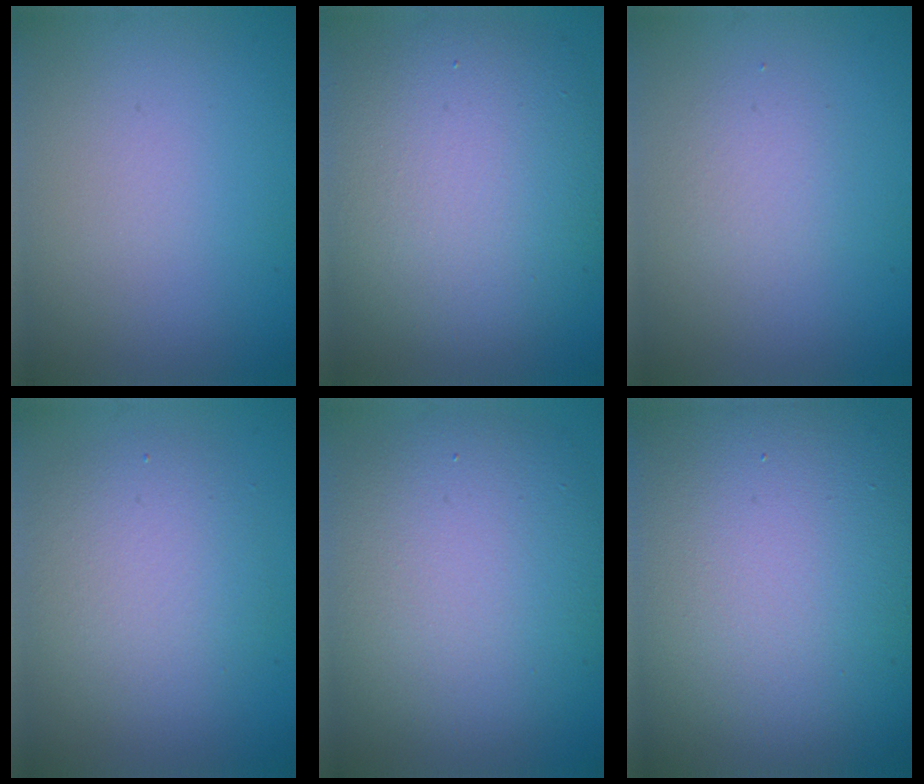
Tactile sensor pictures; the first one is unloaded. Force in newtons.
{"total": 10.2, "press": 10.2, "slide": 0.9}
{"total": 1.6, "press": 1.6, "slide": 0.3}
{"total": 4.5, "press": 4.5, "slide": 0.2}
{"total": 10.5, "press": 10.5, "slide": 0.8}
{"total": 19.8, "press": 19.8, "slide": 1.2}